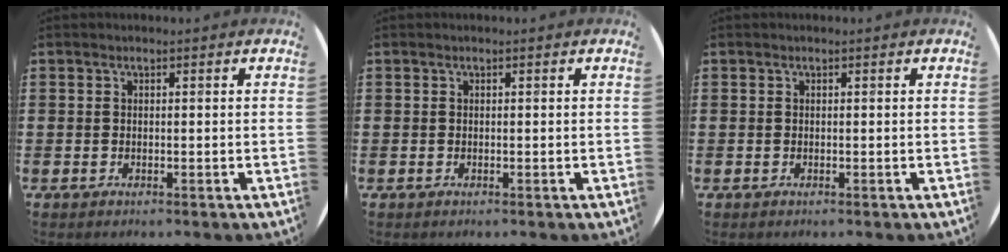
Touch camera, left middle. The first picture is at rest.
{"total": 0.0}
{"total": 0.0}